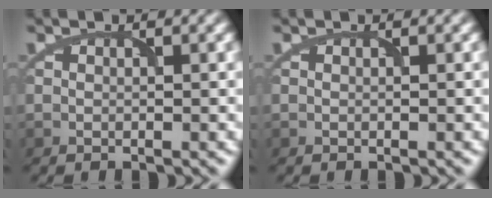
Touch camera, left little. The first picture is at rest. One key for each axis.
{"total": 0.0}